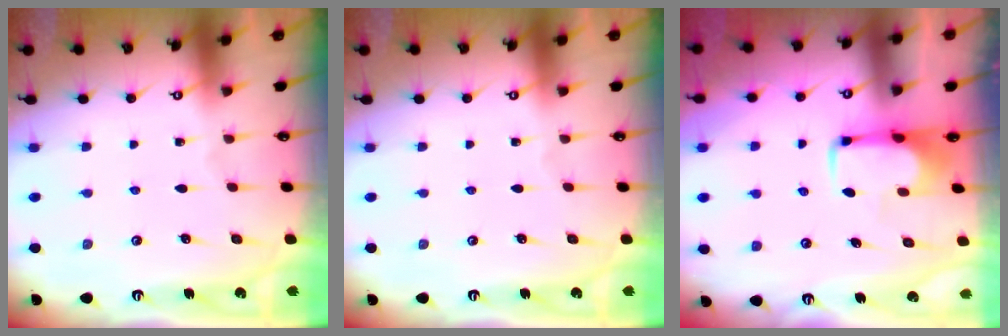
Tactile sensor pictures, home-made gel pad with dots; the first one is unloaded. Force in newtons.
{"total": 0.0}
{"total": 1.8, "press": 1.8, "slide": 0.5}